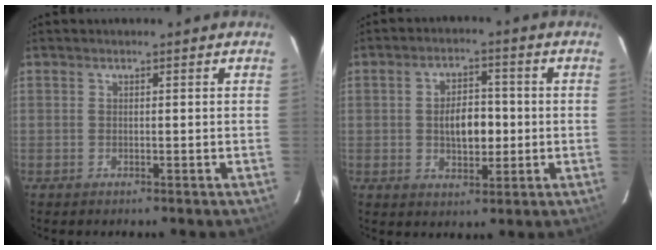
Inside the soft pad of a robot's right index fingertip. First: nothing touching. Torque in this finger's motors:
{"motor_torque": [0.73, -0.26, 0.49, 0.11]}